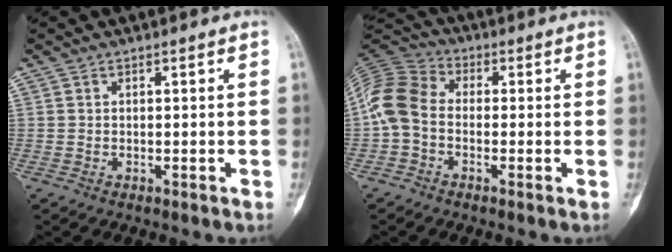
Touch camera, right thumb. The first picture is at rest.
{"total": 9.8, "force": [-1.2, 7.2, 6.6], "torque": [-0.130, 0.026, -0.041]}